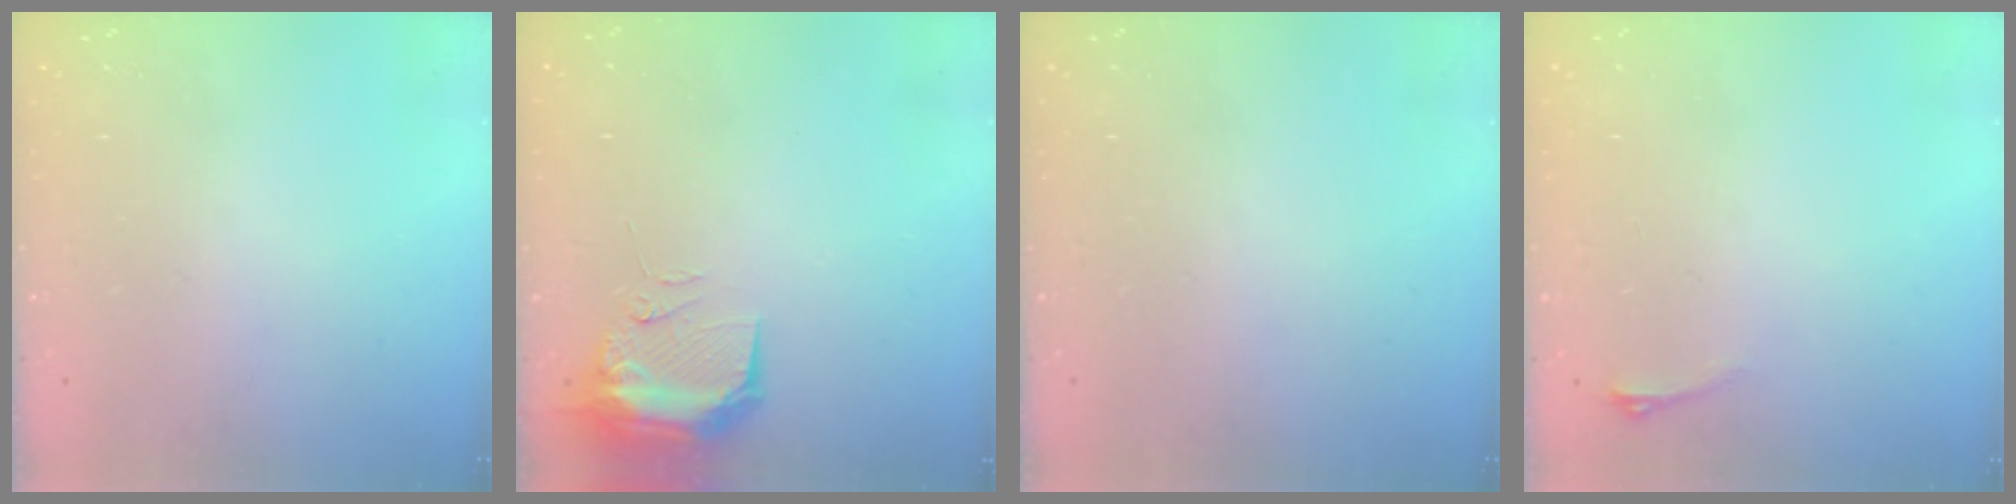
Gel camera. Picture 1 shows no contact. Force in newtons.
{"total": 14.8, "press": 11.3, "slide": 9.5}
{"total": 0.0}
{"total": 2.9, "press": 2.6, "slide": 1.5}